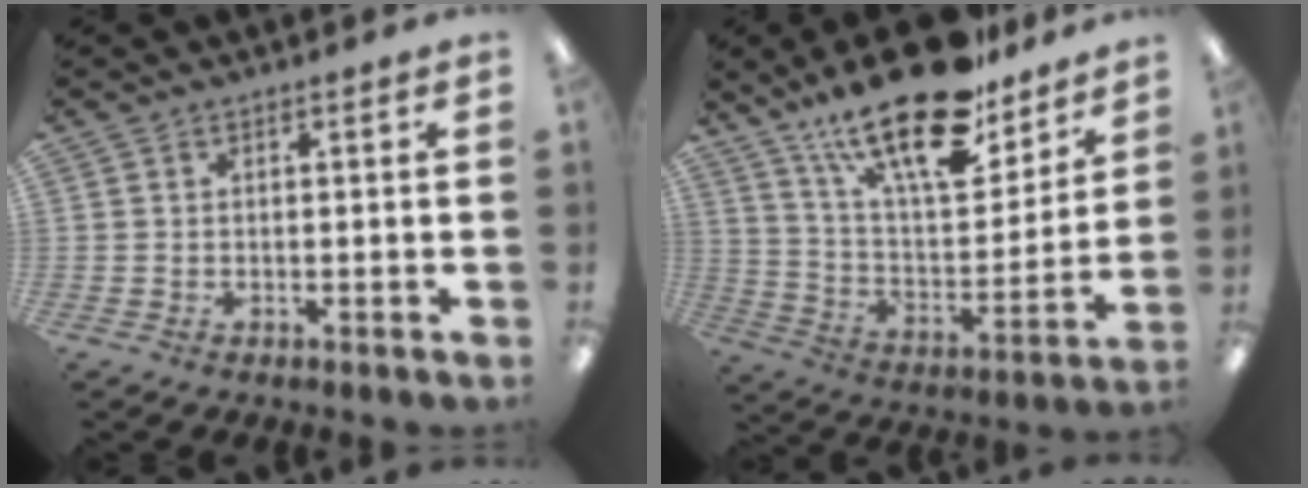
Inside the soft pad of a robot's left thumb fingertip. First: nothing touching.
{"total": 23.9, "force": [17.4, 8.3, 14.1], "torque": [-0.234, -0.107, 0.296]}